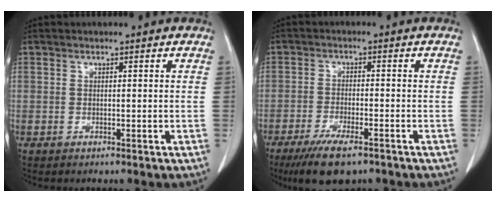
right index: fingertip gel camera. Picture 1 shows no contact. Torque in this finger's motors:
{"motor_torque": [0.85, -0.72, 0.31, 0.06]}